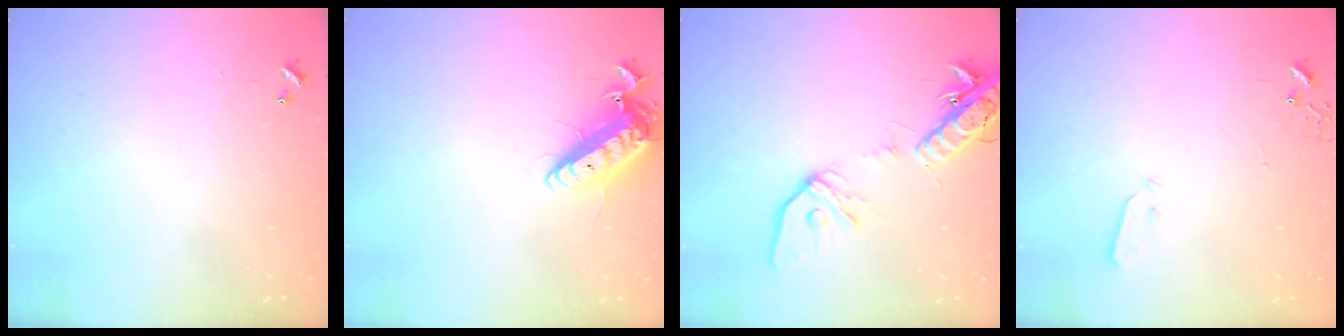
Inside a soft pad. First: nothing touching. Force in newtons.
{"total": 14.1, "press": 13.9, "slide": 2.6}
{"total": 15.6, "press": 15.3, "slide": 3.2}
{"total": 2.9, "press": 2.9, "slide": 0.4}